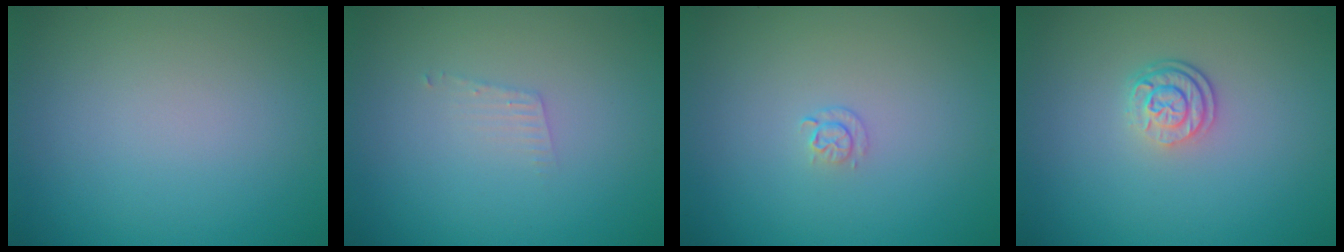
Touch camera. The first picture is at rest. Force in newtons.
{"total": 0.9, "press": 0.9, "slide": 0.1}
{"total": 0.9, "press": 0.6, "slide": 0.6}
{"total": 2.6, "press": 1.9, "slide": 1.8}